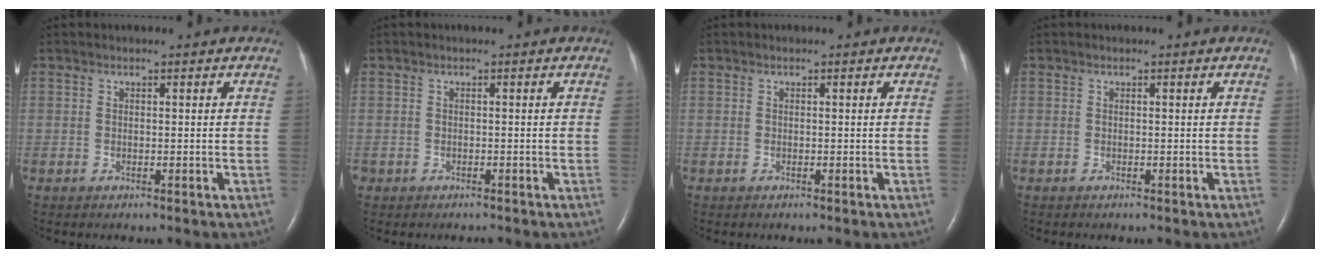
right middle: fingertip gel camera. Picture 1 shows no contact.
{"total": 1.0, "force": [-0.8, 0.6, 0.1], "torque": [-0.009, 0.001, -0.011]}
{"total": 0.0}
{"total": 0.0}